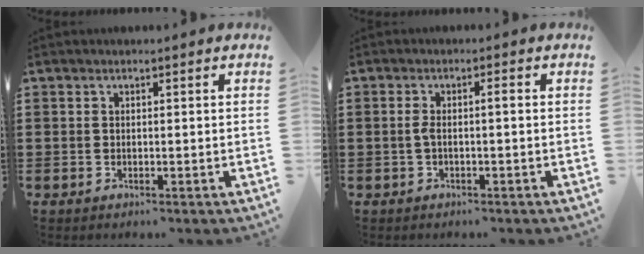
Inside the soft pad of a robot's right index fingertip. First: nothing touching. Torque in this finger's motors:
{"motor_torque": [0.50, -0.40, 0.07, 0.08]}